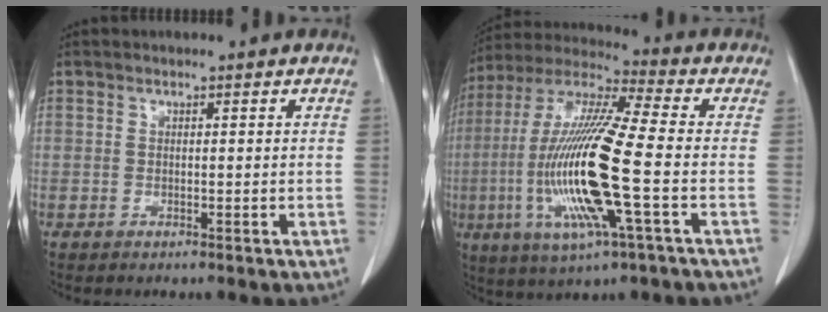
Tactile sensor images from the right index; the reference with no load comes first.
{"total": 19.1, "force": [-3.8, 1.3, 18.7], "torque": [-0.399, -0.013, -0.076]}